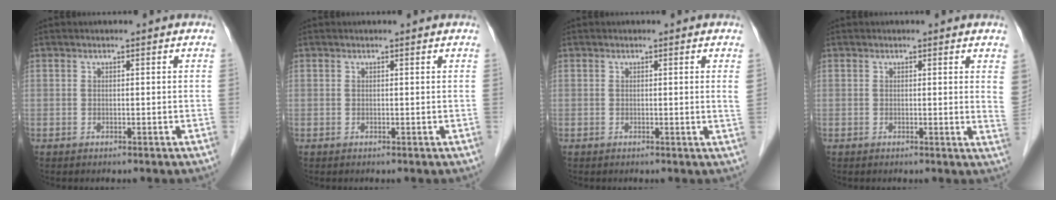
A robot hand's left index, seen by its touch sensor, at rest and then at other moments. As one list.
[{"total": 1.0, "force": [0.9, 0.1, 0.2], "torque": [-0.011, 0.008, 0.010]}, {"total": 1.2, "force": [0.4, -0.2, 1.1], "torque": [-0.017, -0.003, 0.004]}, {"total": 3.4, "force": [2.3, 0.7, 2.4], "torque": [-0.026, -0.009, 0.008]}]